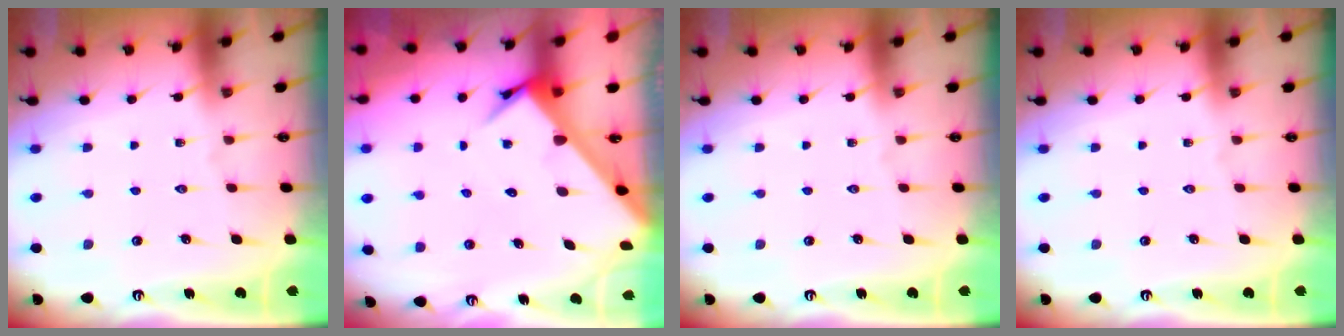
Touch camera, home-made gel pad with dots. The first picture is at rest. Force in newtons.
{"total": 4.6, "press": 4.6, "slide": 0.2}
{"total": 0.0}
{"total": 0.0}